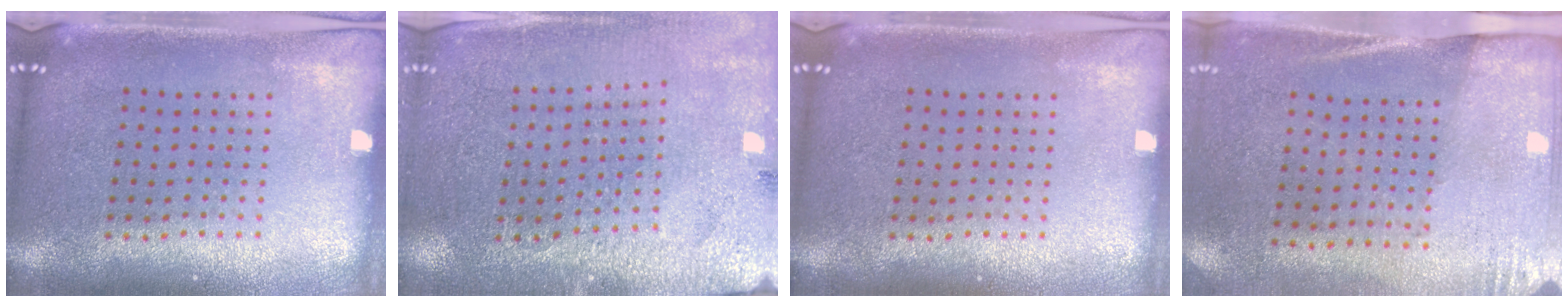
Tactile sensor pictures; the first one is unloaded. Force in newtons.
{"total": 2.8, "press": 2.8, "slide": 0.2}
{"total": 0.0}
{"total": 2.7, "press": 2.4, "slide": 1.4}